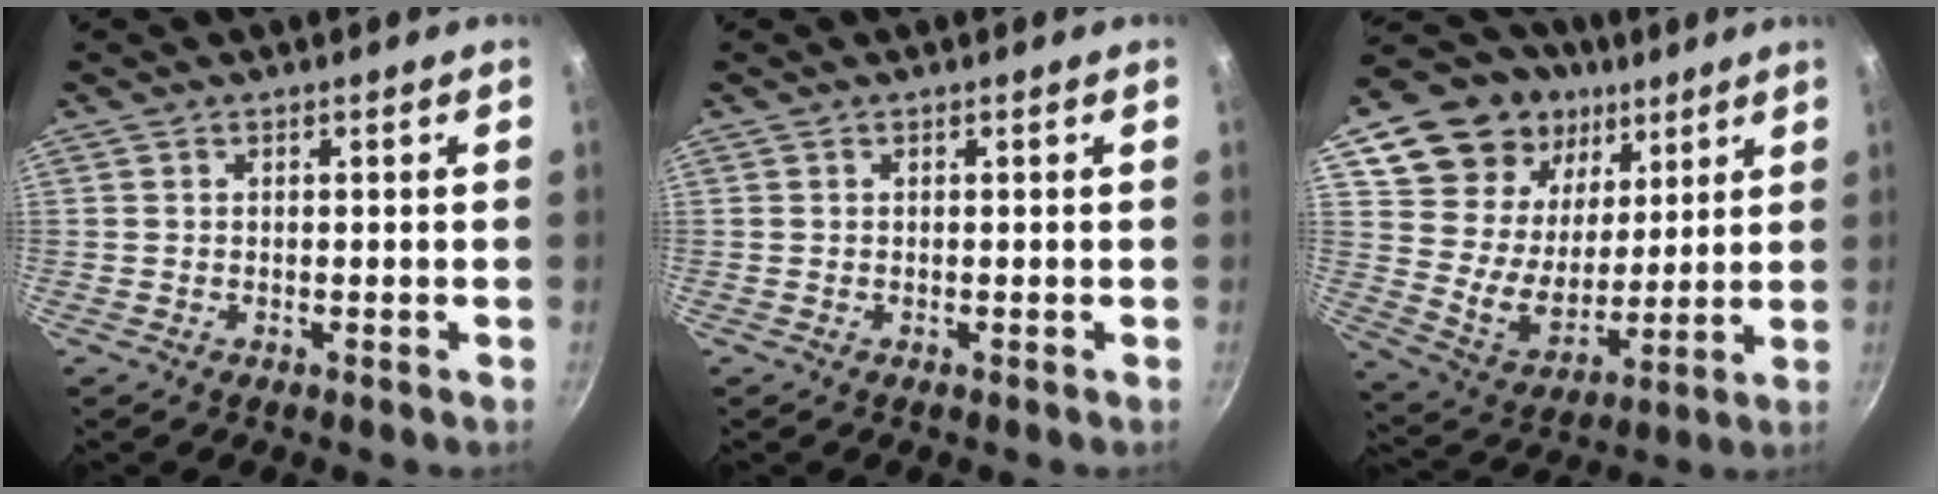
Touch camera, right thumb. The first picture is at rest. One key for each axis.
{"total": 0.0}
{"total": 21.9, "fx": 10.7, "fy": 16.1, "fz": 10.2, "tx": -0.157, "ty": -0.045, "tz": 0.199}